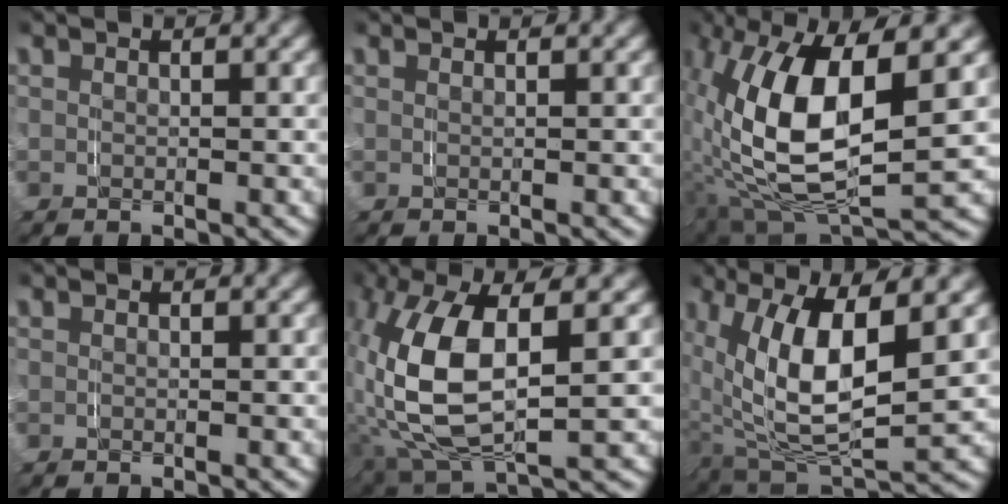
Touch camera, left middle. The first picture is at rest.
{"total": 0.5, "force": [0.2, -0.5, -0.1], "torque": [0.006, 0.005, 0.002]}
{"total": 13.5, "force": [-1.1, 6.9, 11.6], "torque": [-0.246, -0.024, 0.002]}
{"total": 0.0}
{"total": 11.2, "force": [0.1, 5.5, 9.8], "torque": [-0.235, -0.015, 0.020]}
{"total": 11.2, "force": [0.7, 6.0, 9.5], "torque": [-0.194, -0.015, 0.022]}